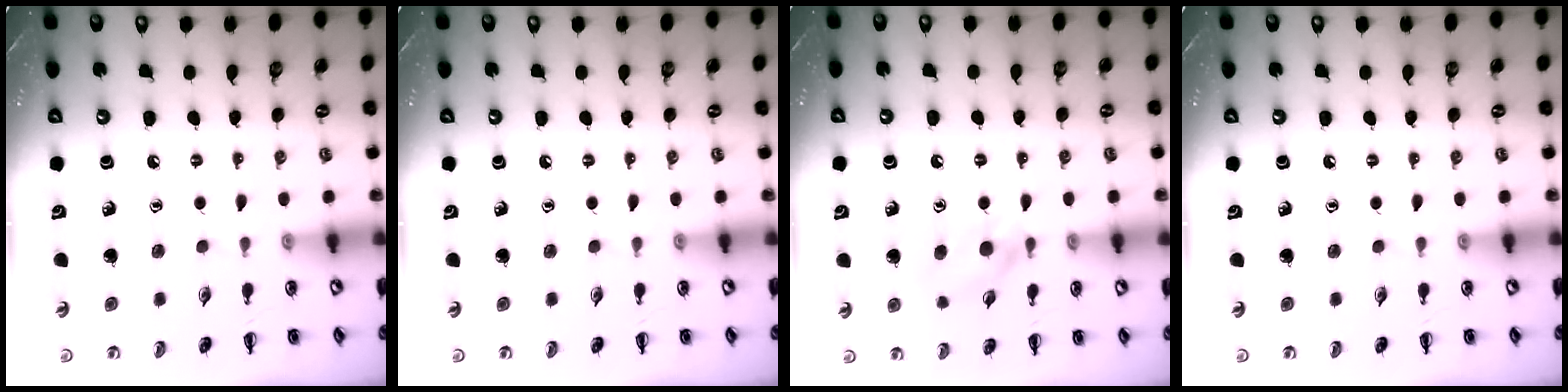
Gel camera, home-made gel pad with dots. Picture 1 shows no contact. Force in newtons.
{"total": 0.0}
{"total": 6.5, "press": 6.3, "slide": 1.8}
{"total": 0.0}